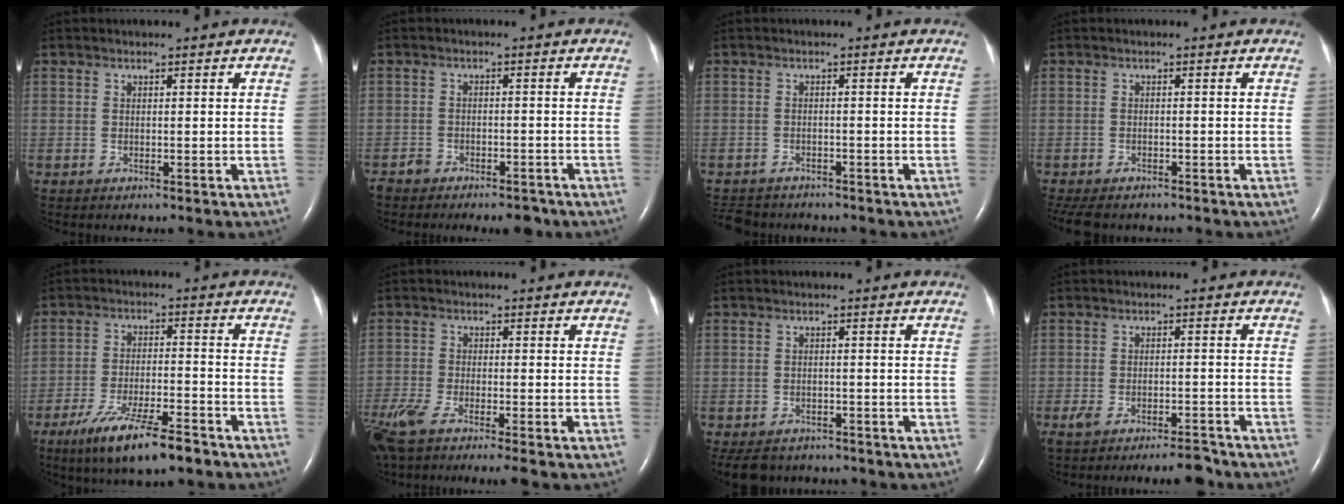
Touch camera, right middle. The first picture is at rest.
{"total": 4.4, "force": [-3.8, 1.7, 1.5], "torque": [-0.018, -0.001, -0.057]}
{"total": 5.8, "force": [-5.4, 2.1, 1.0], "torque": [-0.018, -0.007, -0.082]}
{"total": 7.3, "force": [-6.1, 2.8, 3.0], "torque": [-0.050, -0.004, -0.089]}
{"total": 11.6, "force": [-8.1, 1.9, 8.1], "torque": [-0.148, -0.022, -0.135]}
{"total": 10.3, "force": [-7.9, 1.1, 6.4], "torque": [-0.125, -0.019, -0.140]}
{"total": 7.4, "force": [-6.4, 3.4, 1.6], "torque": [-0.028, -0.007, -0.087]}
{"total": 5.1, "force": [-4.4, 1.0, 2.4], "torque": [-0.044, 0.000, -0.073]}